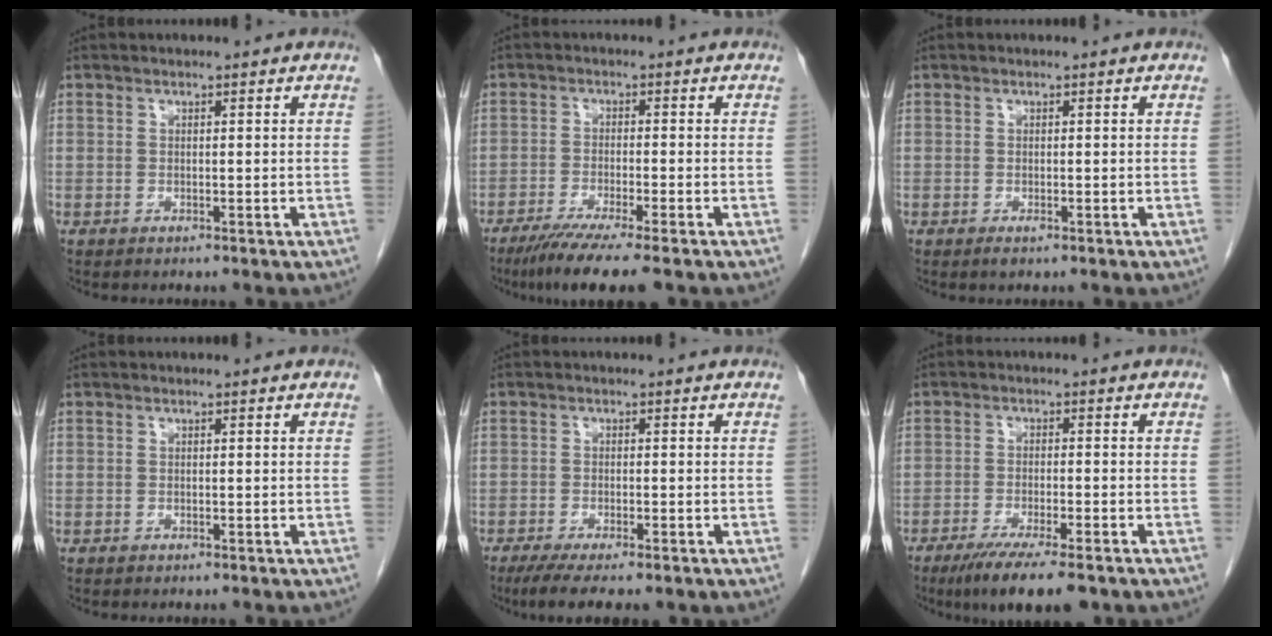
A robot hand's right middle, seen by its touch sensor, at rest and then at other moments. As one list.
[{"total": 7.9, "force": [-5.9, -0.5, 5.3], "torque": [-0.084, -0.022, -0.096]}, {"total": 0.7, "force": [-0.4, 0.2, 0.6], "torque": [-0.011, -0.002, -0.005]}, {"total": 0.0}, {"total": 7.1, "force": [-5.2, 1.3, 4.7], "torque": [-0.068, -0.016, -0.078]}, {"total": 9.6, "force": [-7.0, 1.1, 6.5], "torque": [-0.099, -0.021, -0.106]}]